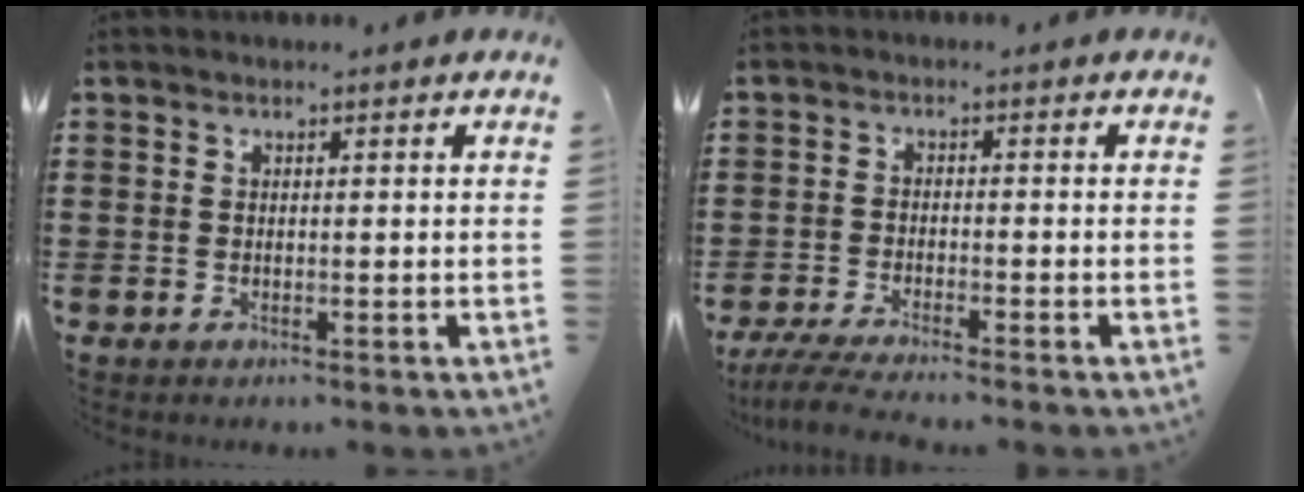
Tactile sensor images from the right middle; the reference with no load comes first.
{"total": 3.7, "force": [-3.2, 0.1, 1.8], "torque": [-0.051, -0.015, -0.067]}